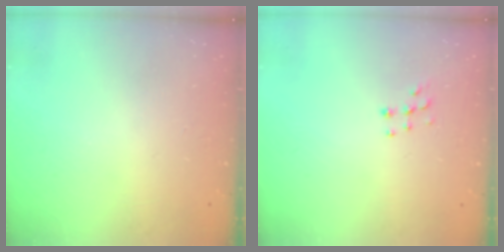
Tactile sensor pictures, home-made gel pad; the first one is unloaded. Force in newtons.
{"total": 6.2, "press": 6.1, "slide": 0.7}